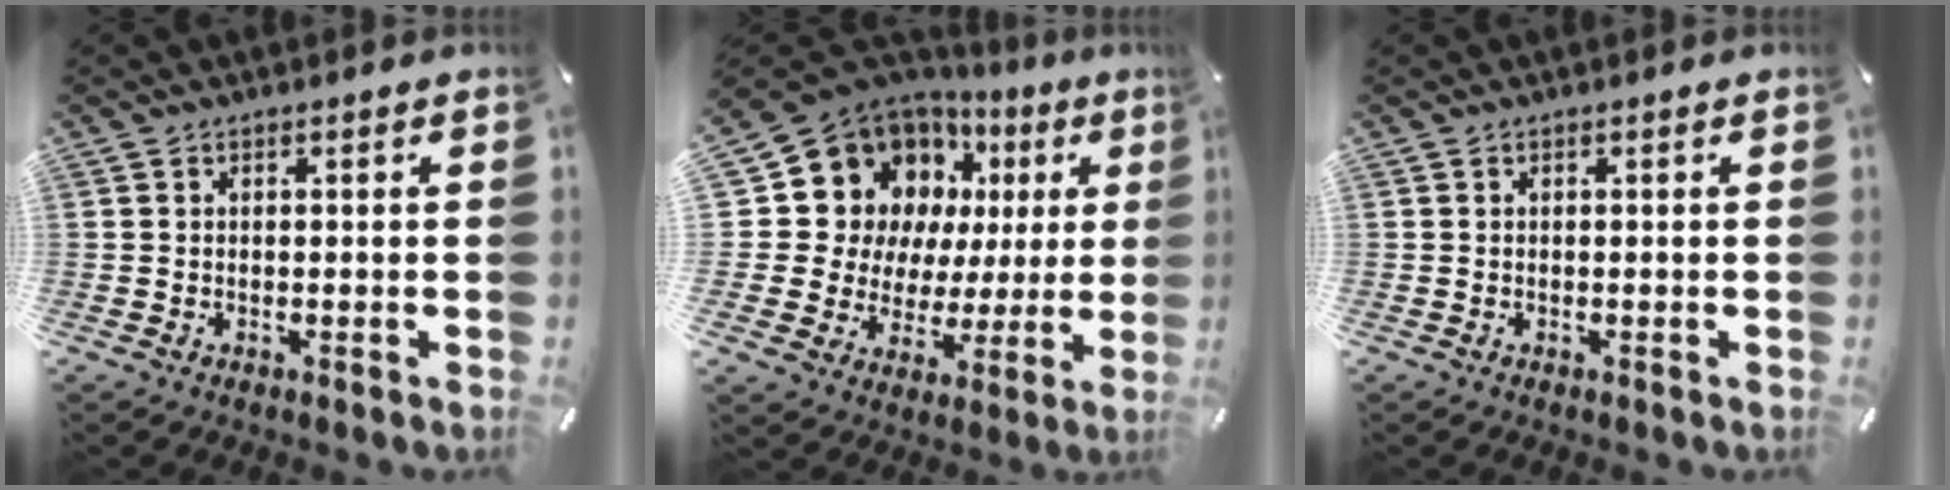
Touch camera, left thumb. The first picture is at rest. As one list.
[{"total": 16.4, "force": [7.6, 13.3, 5.9], "torque": [-0.102, -0.068, 0.157]}, {"total": 0.0}]